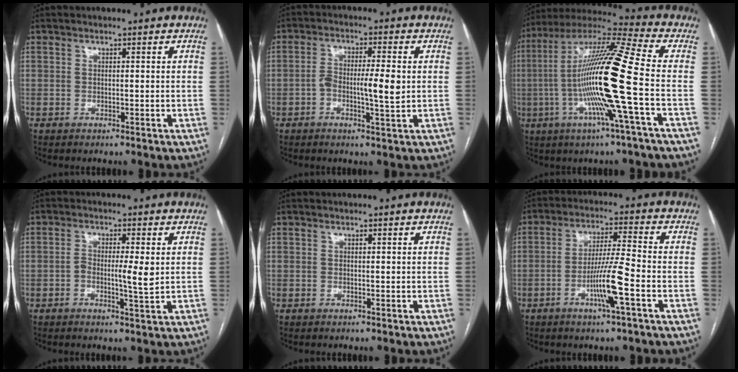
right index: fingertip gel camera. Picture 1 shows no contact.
{"total": 5.8, "force": [-0.7, 0.8, 5.7], "torque": [-0.103, 0.009, -0.010]}
{"total": 19.0, "force": [-3.5, -1.1, 18.6], "torque": [-0.356, -0.003, -0.083]}
{"total": 4.1, "force": [-0.2, 0.4, 4.1], "torque": [-0.071, -0.001, -0.003]}
{"total": 0.0}
{"total": 8.3, "force": [-3.3, -0.5, 7.7], "torque": [-0.147, -0.003, -0.061]}